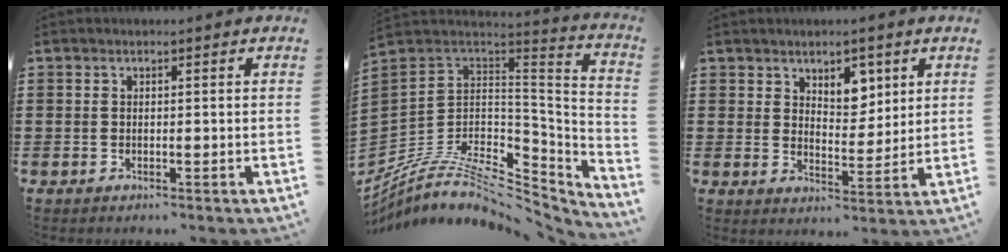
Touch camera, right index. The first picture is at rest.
{"total": 9.1, "force": [-5.8, 4.2, 5.6], "torque": [-0.132, -0.009, -0.113]}
{"total": 4.8, "force": [3.2, 3.0, 2.0], "torque": [-0.037, -0.001, 0.055]}